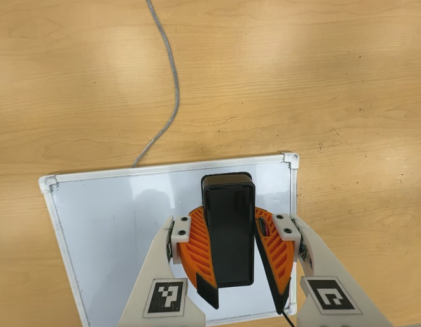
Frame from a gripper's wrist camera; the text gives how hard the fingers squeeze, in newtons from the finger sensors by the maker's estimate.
{"total": 11.8, "left": 11.9, "right": 11.8}